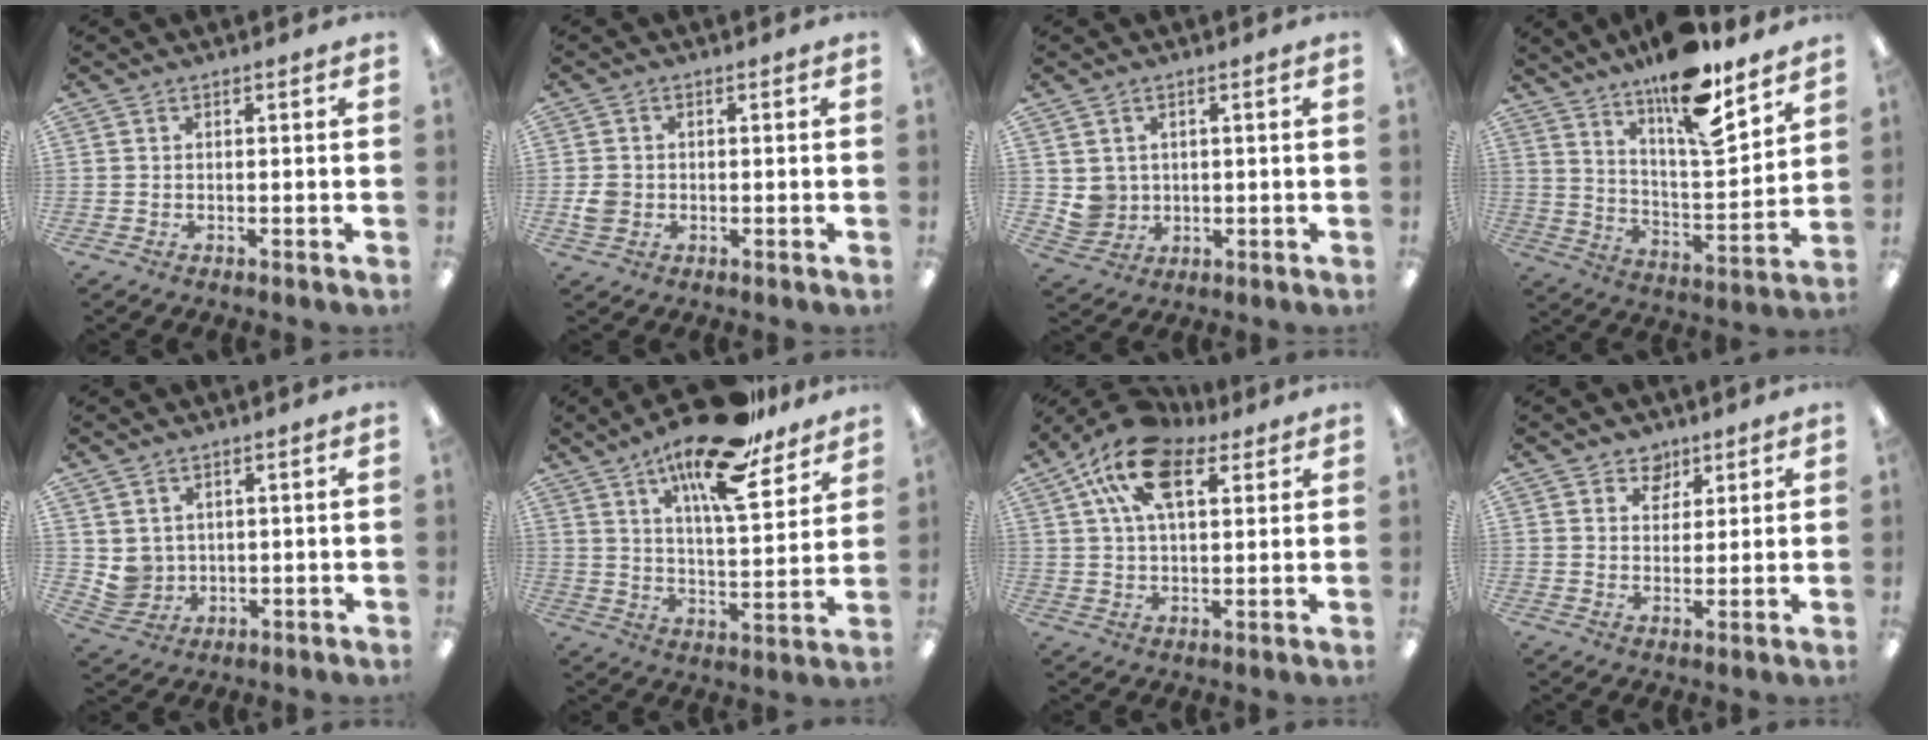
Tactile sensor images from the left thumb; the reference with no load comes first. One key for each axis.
{"total": 3.4, "fx": -0.6, "fy": 2.9, "fz": 1.6, "tx": -0.018, "ty": 0.004, "tz": -0.011}
{"total": 4.7, "fx": 1.6, "fy": 4.4, "fz": 0.7, "tx": -0.020, "ty": 0.001, "tz": 0.034}
{"total": 16.4, "fx": 12.7, "fy": 4.0, "fz": 9.6, "tx": -0.158, "ty": -0.090, "tz": 0.211}
{"total": 4.8, "fx": 2.5, "fy": 4.0, "fz": 0.6, "tx": -0.028, "ty": -0.007, "tz": 0.052}
{"total": 18.8, "fx": 14.0, "fy": 5.0, "fz": 11.5, "tx": -0.188, "ty": -0.085, "tz": 0.229}
{"total": 17.1, "fx": 7.9, "fy": 9.2, "fz": 12.1, "tx": -0.235, "ty": -0.004, "tz": 0.139}
{"total": 4.9, "fx": 3.6, "fy": 3.2, "fz": 0.5, "tx": -0.002, "ty": -0.019, "tz": 0.063}